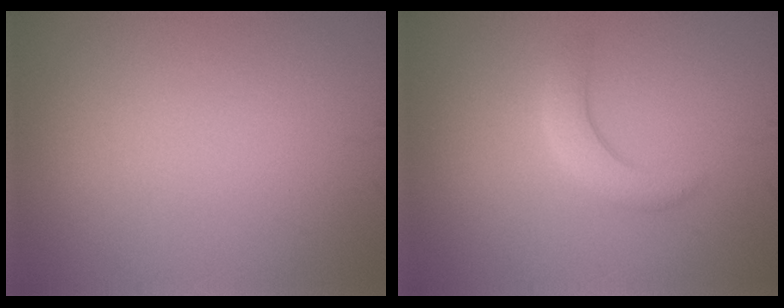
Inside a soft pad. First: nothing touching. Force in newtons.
{"total": 2.5, "press": 2.5, "slide": 0.2}